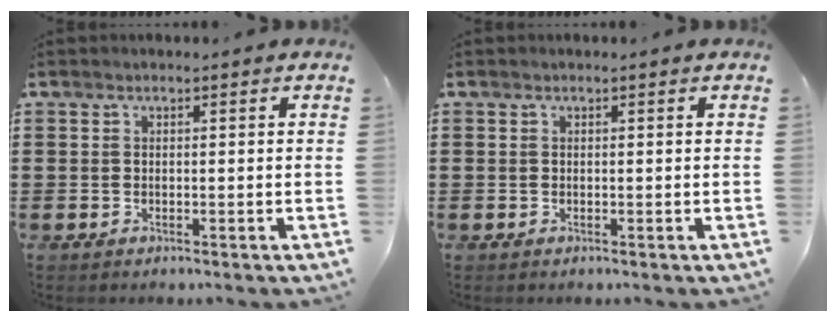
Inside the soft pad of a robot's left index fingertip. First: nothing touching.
{"total": 0.0}